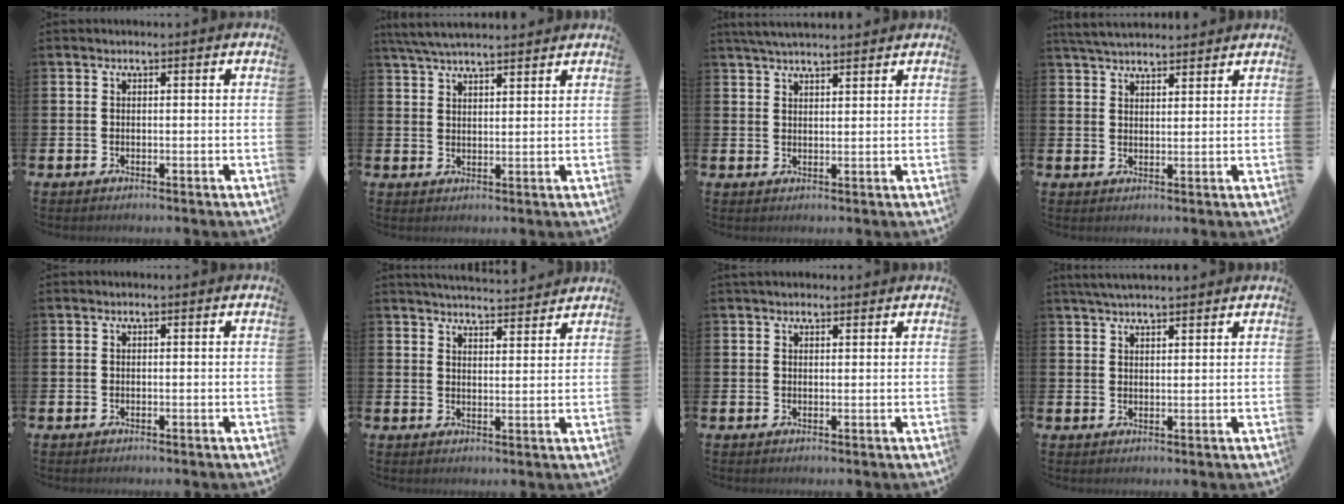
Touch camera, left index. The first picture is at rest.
{"total": 5.1, "force": [4.8, 0.7, 1.5], "torque": [-0.038, -0.014, 0.088]}
{"total": 3.7, "force": [3.5, 0.4, 1.0], "torque": [-0.023, -0.010, 0.065]}
{"total": 4.3, "force": [4.1, 0.7, 0.8], "torque": [-0.029, -0.011, 0.078]}
{"total": 0.0}
{"total": 4.5, "force": [4.5, 0.3, 0.1], "torque": [-0.009, -0.032, 0.079]}
{"total": 1.6, "force": [1.5, 0.5, 0.4], "torque": [0.002, 0.000, 0.025]}
{"total": 3.5, "force": [3.3, 0.4, 1.1], "torque": [-0.025, -0.007, 0.060]}